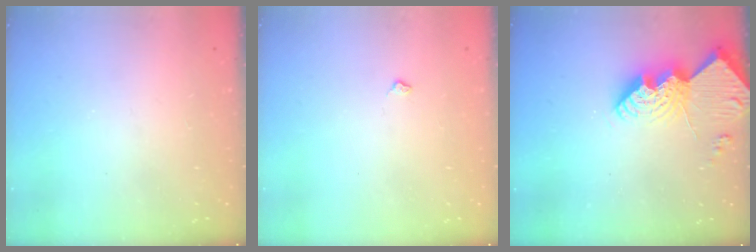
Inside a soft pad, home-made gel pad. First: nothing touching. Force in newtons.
{"total": 2.4, "press": 2.4, "slide": 0.5}
{"total": 13.9, "press": 13.9, "slide": 0.9}